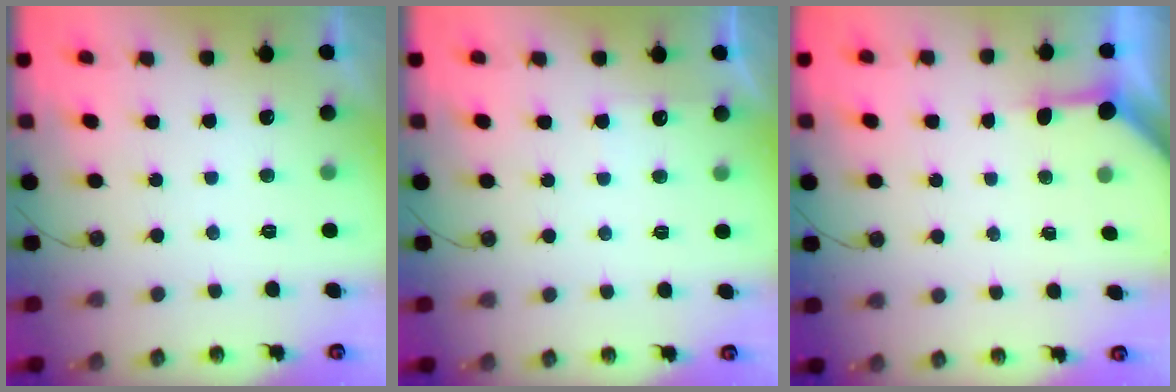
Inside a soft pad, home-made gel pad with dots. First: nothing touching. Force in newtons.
{"total": 4.3, "press": 4.2, "slide": 0.5}
{"total": 3.6, "press": 3.5, "slide": 0.5}